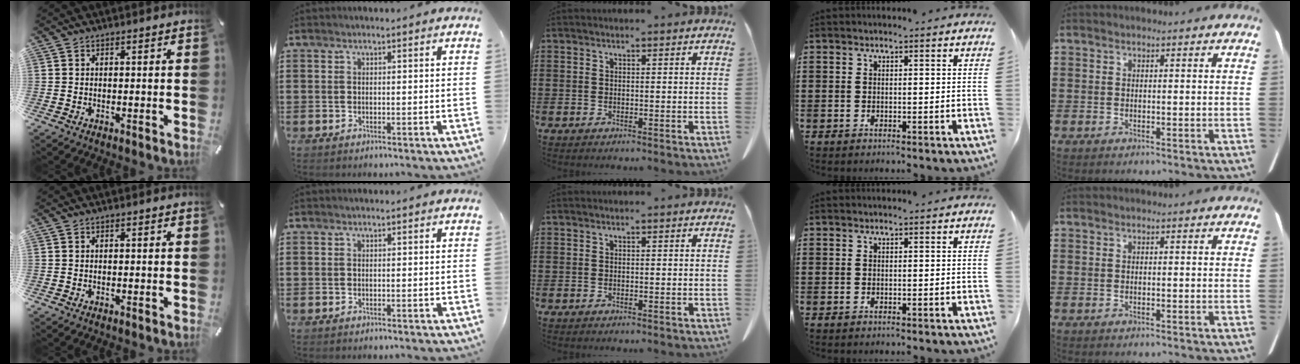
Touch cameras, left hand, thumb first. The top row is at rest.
{}